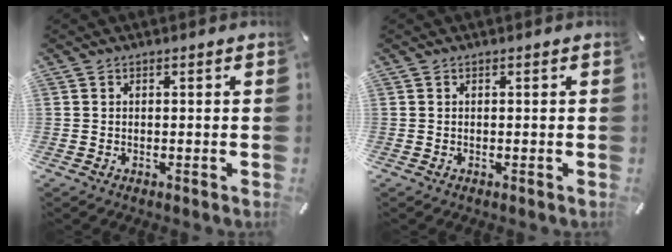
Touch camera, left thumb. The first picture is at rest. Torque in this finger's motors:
{"motor_torque": [-0.02, -0.02, 0.00, 0.06, -0.01]}